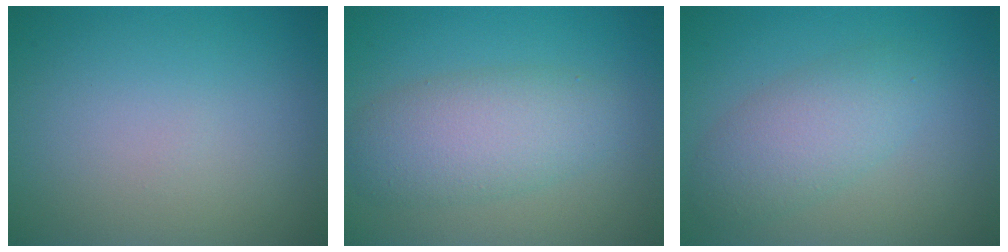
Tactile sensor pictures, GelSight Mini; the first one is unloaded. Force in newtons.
{"total": 4.9, "press": 4.9, "slide": 0.4}
{"total": 3.9, "press": 3.9, "slide": 0.1}